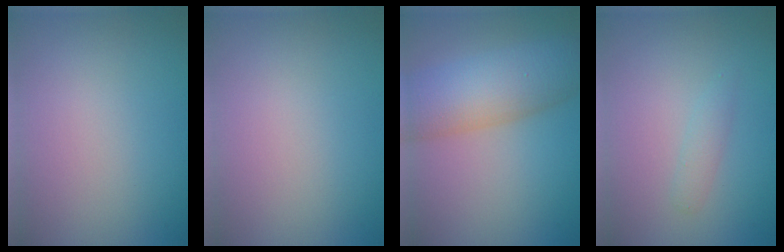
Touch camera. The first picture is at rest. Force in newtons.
{"total": 0.0}
{"total": 7.8, "press": 7.8, "slide": 0.3}
{"total": 1.1, "press": 1.1, "slide": 0.1}